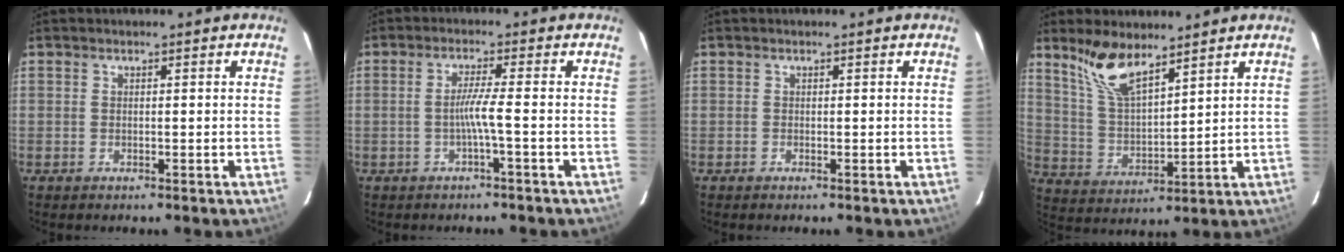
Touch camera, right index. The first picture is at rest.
{"total": 3.3, "force": [-1.2, -1.1, 2.9], "torque": [-0.058, -0.003, -0.022]}
{"total": 0.0}
{"total": 9.7, "force": [7.3, 2.9, 5.7], "torque": [-0.112, 0.005, 0.154]}